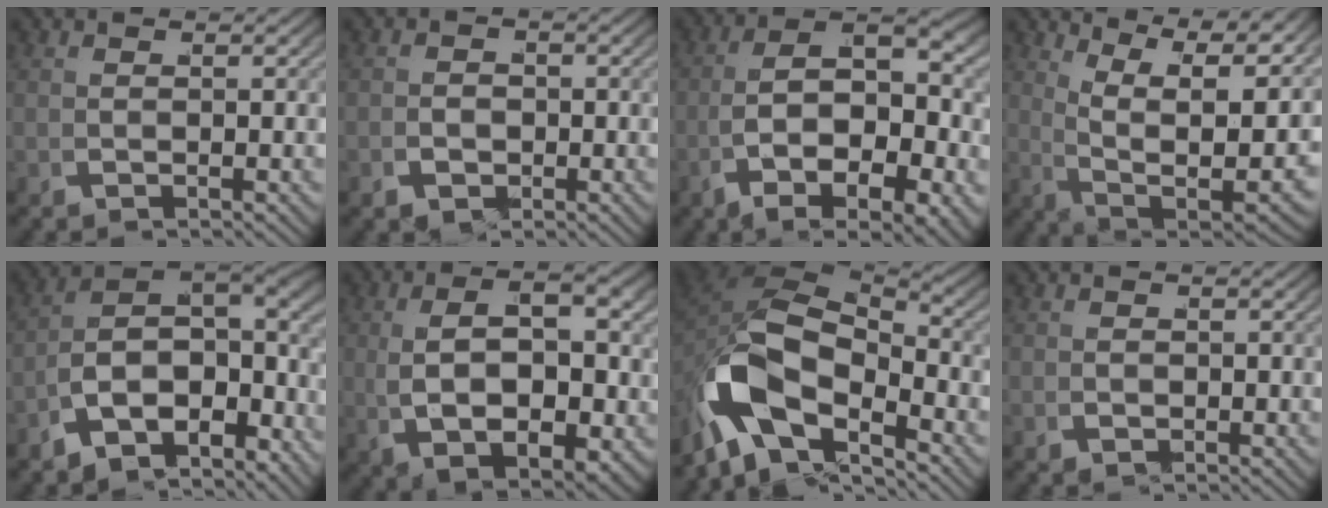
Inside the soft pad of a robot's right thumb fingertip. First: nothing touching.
{"total": 2.1, "force": [-1.1, 1.7, 0.7], "torque": [-0.003, -0.003, -0.018]}
{"total": 12.2, "force": [-1.0, 7.2, 9.7], "torque": [-0.171, -0.033, -0.007]}
{"total": 13.1, "force": [2.4, 7.5, 10.5], "torque": [-0.180, -0.039, 0.062]}
{"total": 12.9, "force": [-1.1, 8.7, 9.5], "torque": [-0.187, -0.033, -0.018]}
{"total": 9.0, "force": [0.7, 5.1, 7.3], "torque": [-0.129, -0.007, 0.022]}
{"total": 12.8, "force": [-1.1, 8.4, 9.6], "torque": [-0.235, -0.035, -0.007]}
{"total": 0.6, "force": [-0.3, 0.6, 0.0], "torque": [0.002, -0.001, -0.006]}